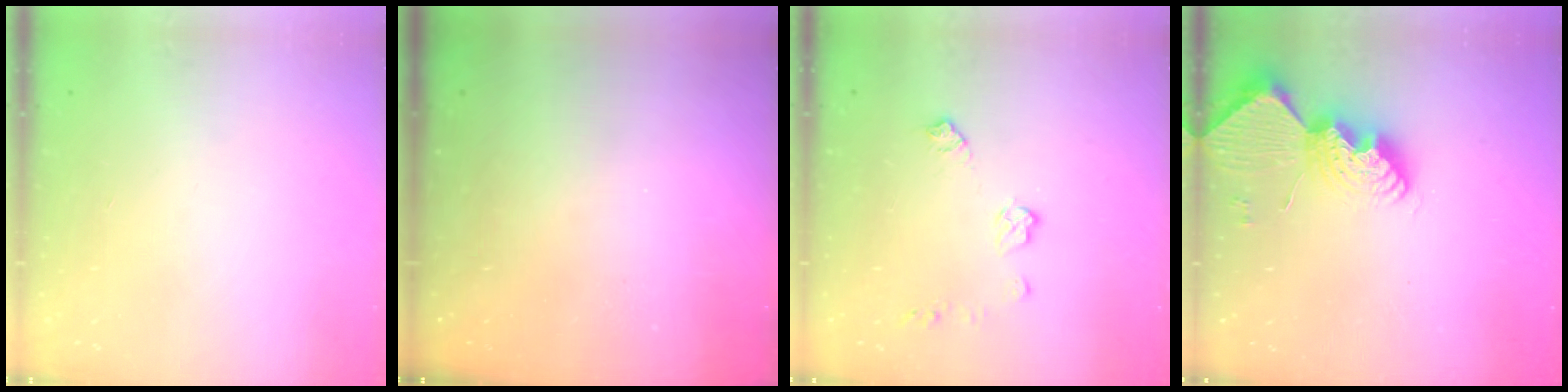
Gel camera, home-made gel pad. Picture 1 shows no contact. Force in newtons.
{"total": 0.0}
{"total": 7.2, "press": 7.2, "slide": 0.2}
{"total": 13.0, "press": 12.9, "slide": 1.2}